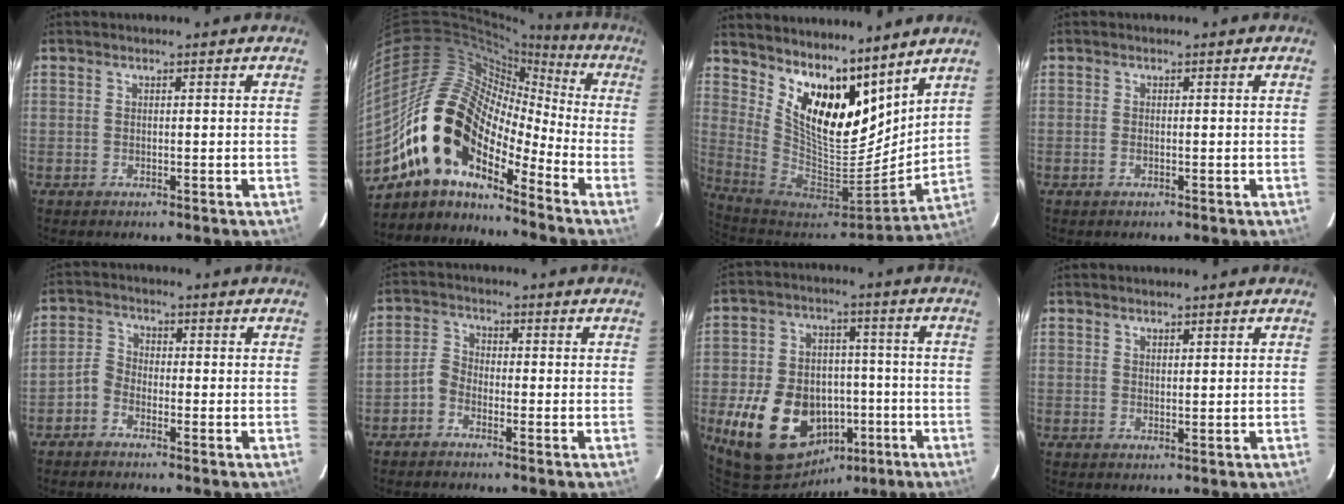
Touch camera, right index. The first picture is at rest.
{"total": 16.3, "force": [-10.5, 7.8, 9.8], "torque": [-0.163, 0.000, -0.215]}
{"total": 16.7, "force": [11.6, 6.7, 10.0], "torque": [-0.183, -0.015, 0.217]}
{"total": 0.8, "force": [-0.2, 0.3, 0.6], "torque": [-0.014, 0.000, -0.005]}
{"total": 2.7, "force": [-1.9, 1.7, 0.9], "torque": [-0.020, 0.011, -0.043]}
{"total": 2.7, "force": [-1.9, 1.6, 1.1], "torque": [-0.026, 0.012, -0.042]}
{"total": 18.6, "force": [-7.1, 13.6, 10.6], "torque": [-0.231, 0.025, -0.091]}
{"total": 1.4, "force": [1.2, 0.4, 0.6], "torque": [-0.008, 0.001, 0.020]}